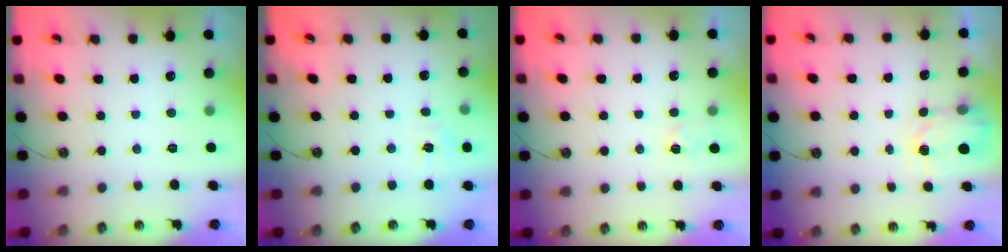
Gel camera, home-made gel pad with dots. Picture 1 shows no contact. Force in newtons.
{"total": 5.7, "press": 5.7, "slide": 0.6}
{"total": 3.8, "press": 3.7, "slide": 0.5}
{"total": 3.3, "press": 3.3, "slide": 0.4}